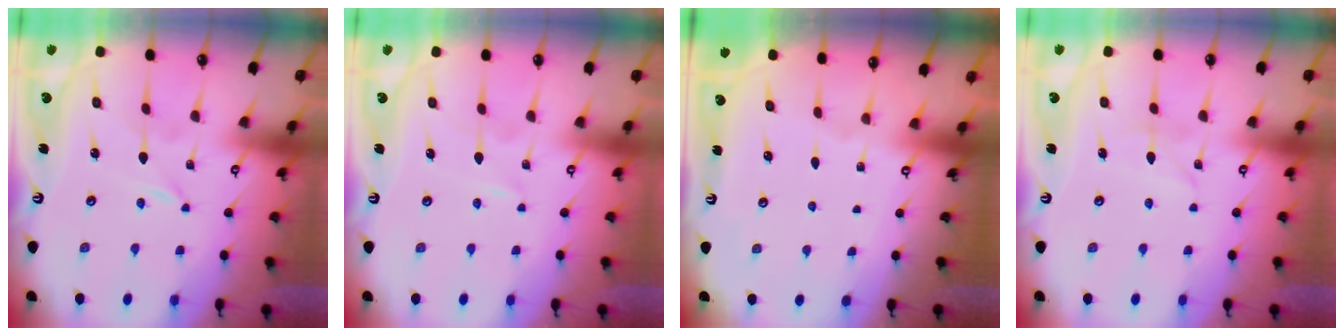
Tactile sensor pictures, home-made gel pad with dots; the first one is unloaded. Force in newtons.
{"total": 1.6, "press": 1.6, "slide": 0.2}
{"total": 0.0}
{"total": 2.8, "press": 2.8, "slide": 0.2}